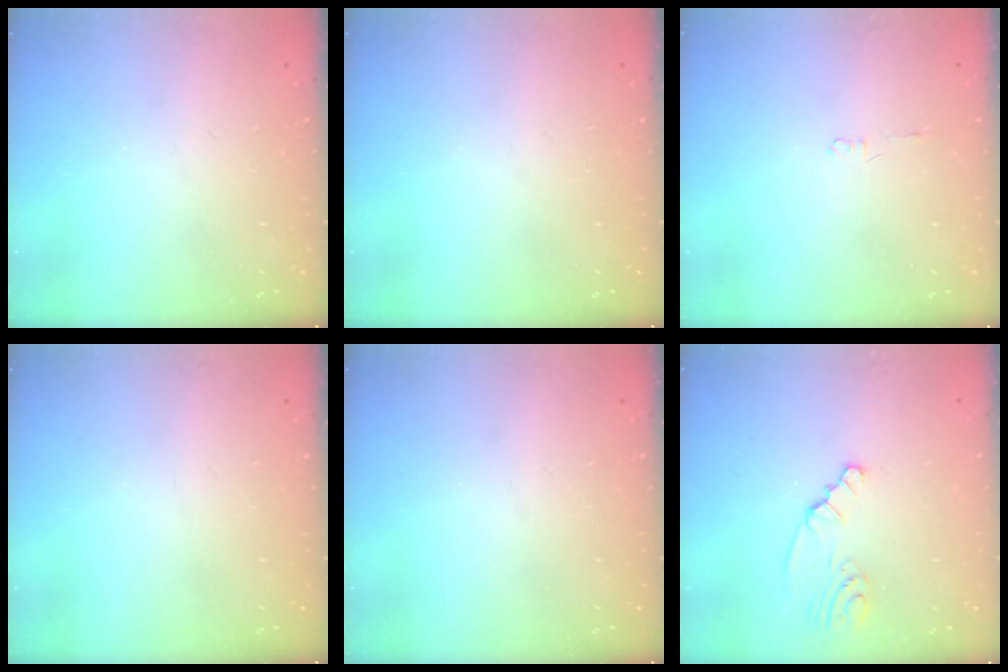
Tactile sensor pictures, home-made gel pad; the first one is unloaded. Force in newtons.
{"total": 0.0}
{"total": 1.2, "press": 1.2, "slide": 0.3}
{"total": 0.0}
{"total": 0.0}
{"total": 0.9, "press": 0.9, "slide": 0.2}